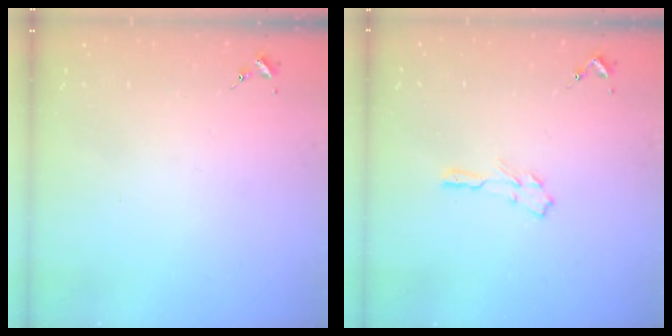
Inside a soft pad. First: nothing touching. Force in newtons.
{"total": 4.7, "press": 4.6, "slide": 0.5}